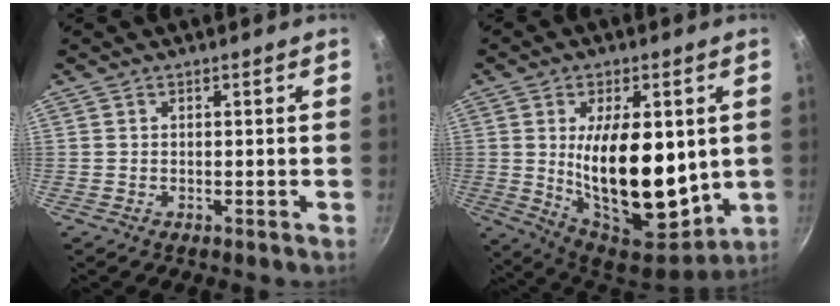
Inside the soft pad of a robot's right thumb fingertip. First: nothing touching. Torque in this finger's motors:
{"motor_torque": [1.11, 3.89, 2.49, -0.07, 0.21]}